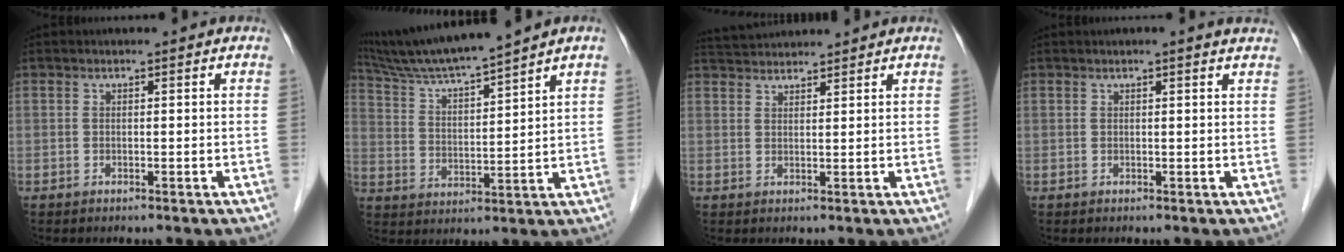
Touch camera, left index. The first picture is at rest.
{"total": 11.2, "force": [9.8, -1.5, 5.1], "torque": [-0.094, 0.008, 0.183]}
{"total": 5.1, "force": [5.1, 0.3, 0.9], "torque": [-0.022, 0.035, 0.089]}
{"total": 2.6, "force": [2.1, 0.0, 1.5], "torque": [-0.020, 0.011, 0.018]}